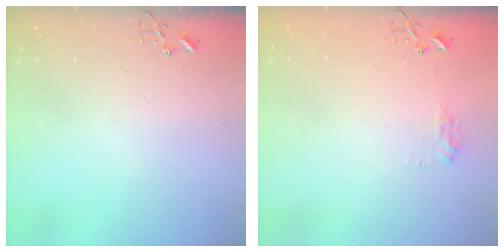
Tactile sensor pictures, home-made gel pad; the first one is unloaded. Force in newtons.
{"total": 7.6, "press": 7.5, "slide": 0.3}